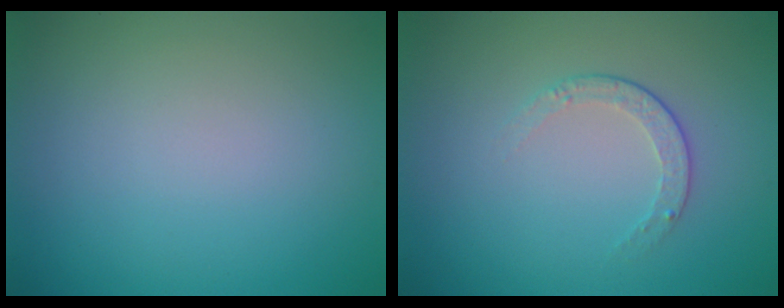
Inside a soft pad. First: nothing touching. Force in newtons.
{"total": 1.6, "press": 1.2, "slide": 1.1}